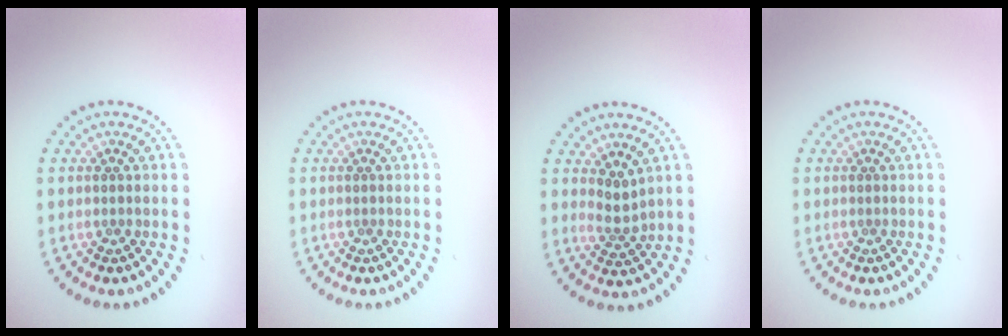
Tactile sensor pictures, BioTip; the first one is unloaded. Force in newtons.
{"total": 0.0}
{"total": 2.0, "press": 1.4, "slide": 1.4}
{"total": 0.0}